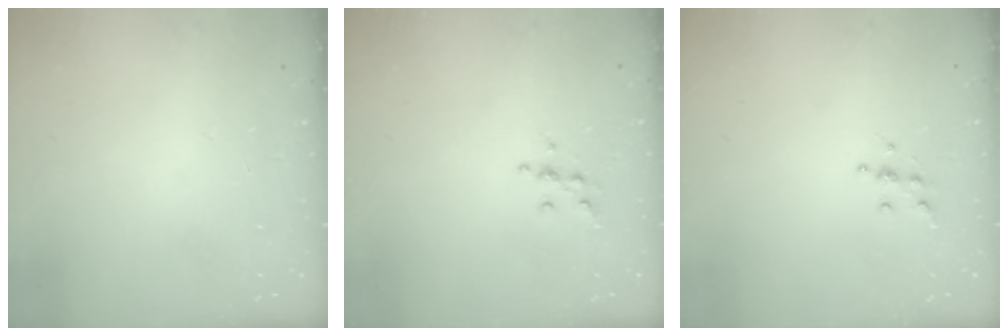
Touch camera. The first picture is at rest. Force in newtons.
{"total": 6.4, "press": 6.4, "slide": 0.5}
{"total": 5.2, "press": 5.2, "slide": 0.6}